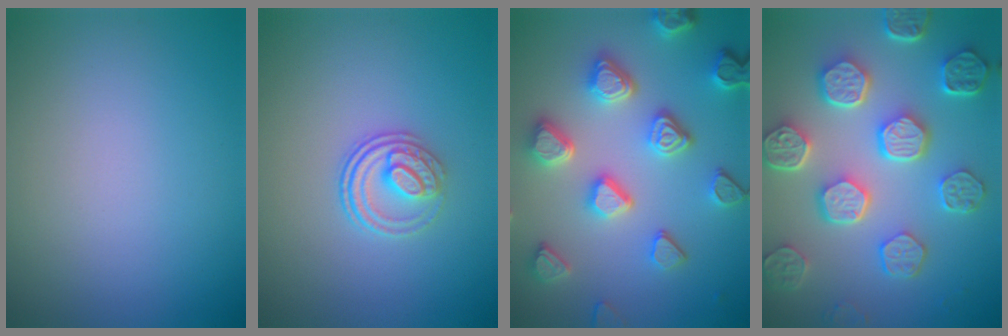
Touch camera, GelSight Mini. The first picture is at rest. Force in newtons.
{"total": 2.5, "press": 2.0, "slide": 1.5}
{"total": 5.6, "press": 5.2, "slide": 2.1}
{"total": 8.0, "press": 6.1, "slide": 5.2}